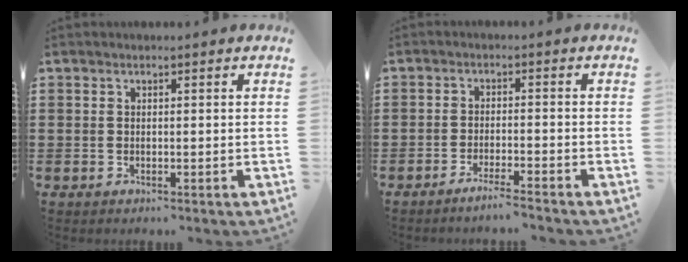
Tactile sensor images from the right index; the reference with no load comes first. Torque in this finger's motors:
{"motor_torque": [-0.78, 0.83, -0.32, -0.06]}